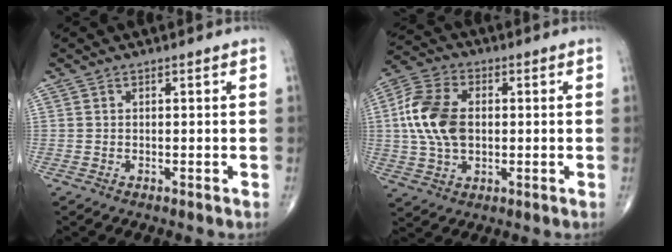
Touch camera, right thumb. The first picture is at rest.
{"total": 12.9, "force": [0.8, 8.3, 9.8], "torque": [-0.196, 0.013, 0.013]}